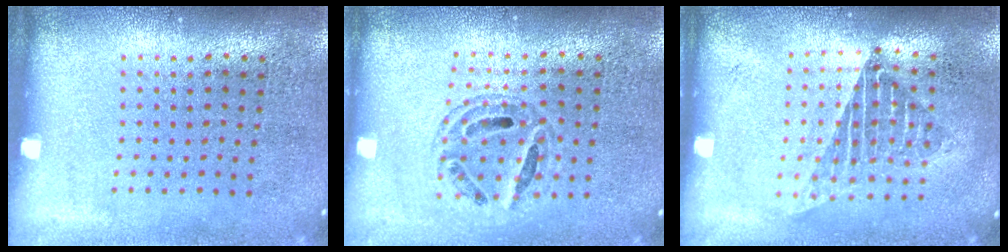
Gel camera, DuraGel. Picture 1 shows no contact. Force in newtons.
{"total": 0.8, "press": 0.8, "slide": 0.1}
{"total": 1.3, "press": 1.2, "slide": 0.6}